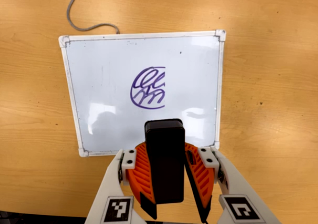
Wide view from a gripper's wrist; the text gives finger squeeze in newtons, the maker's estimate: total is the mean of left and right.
{"total": 10.4, "left": 10.9, "right": 10.0}